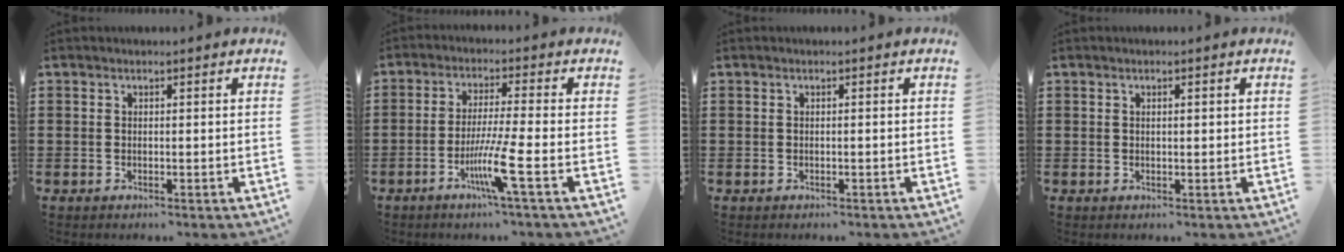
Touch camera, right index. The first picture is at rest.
{"total": 7.7, "force": [-3.2, -0.5, 7.0], "torque": [-0.134, -0.019, -0.062]}
{"total": 0.0}
{"total": 0.8, "force": [0.2, 0.3, 0.7], "torque": [-0.014, 0.003, 0.003]}